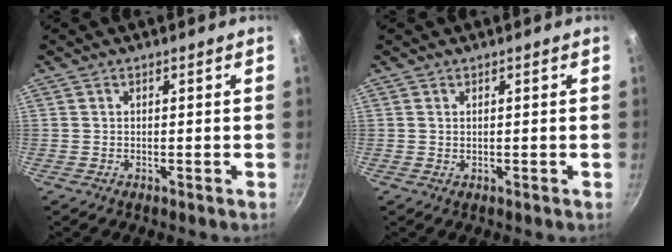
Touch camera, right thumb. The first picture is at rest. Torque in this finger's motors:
{"motor_torque": [0.25, 0.03, 0.07, -0.52, 0.08]}